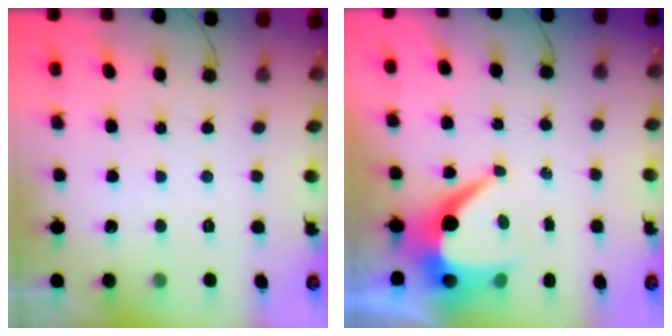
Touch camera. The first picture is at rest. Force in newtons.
{"total": 9.5, "press": 9.5, "slide": 0.8}